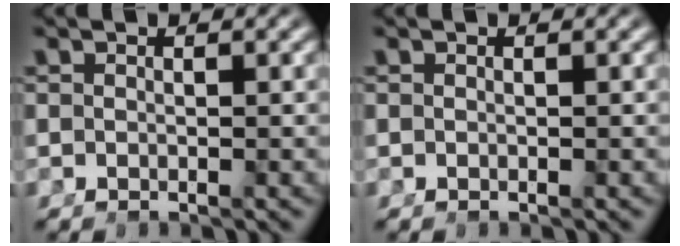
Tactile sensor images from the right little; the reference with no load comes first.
{"total": 0.0}